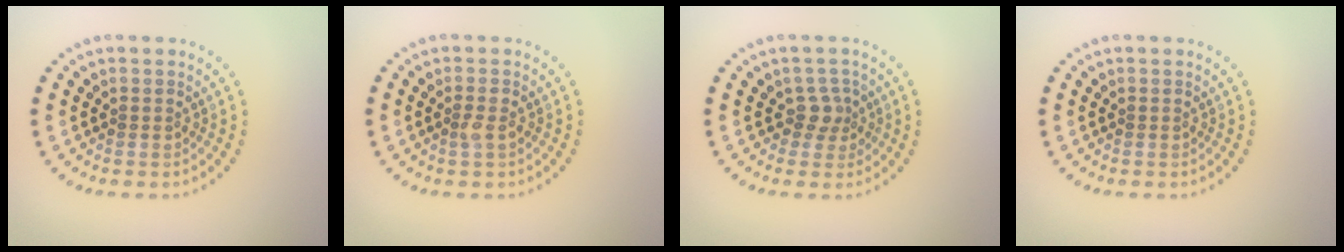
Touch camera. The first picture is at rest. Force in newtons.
{"total": 1.1, "press": 1.1, "slide": 0.3}
{"total": 1.9, "press": 1.4, "slide": 1.3}
{"total": 0.0}